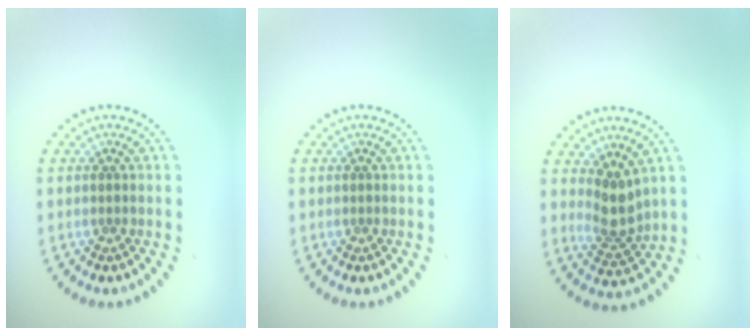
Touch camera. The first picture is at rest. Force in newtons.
{"total": 0.0}
{"total": 3.0, "press": 2.3, "slide": 1.9}